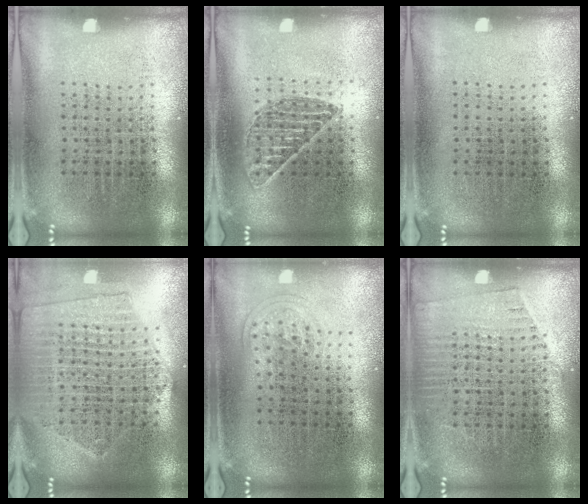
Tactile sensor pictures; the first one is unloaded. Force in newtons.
{"total": 1.1, "press": 1.1, "slide": 0.5}
{"total": 0.0}
{"total": 2.0, "press": 1.8, "slide": 0.9}
{"total": 1.0, "press": 0.6, "slide": 0.7}
{"total": 1.2, "press": 1.2, "slide": 0.1}